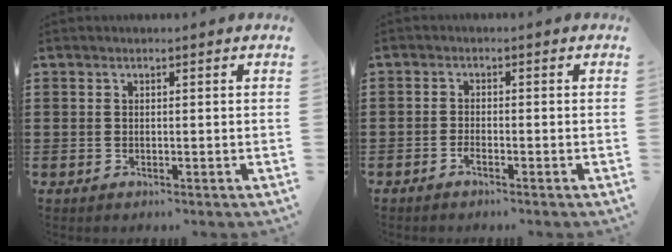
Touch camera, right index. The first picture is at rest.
{"total": 1.2, "force": [-1.0, 0.2, 0.6], "torque": [-0.015, -0.003, -0.018]}